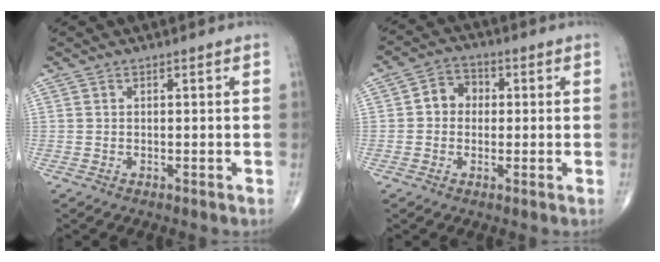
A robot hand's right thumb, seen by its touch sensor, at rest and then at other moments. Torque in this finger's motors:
{"motor_torque": [-0.65, 0.63, 0.32, 0.12, 0.03]}